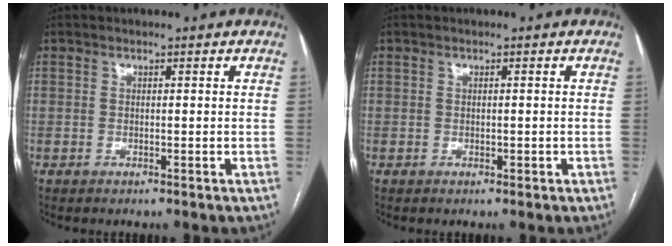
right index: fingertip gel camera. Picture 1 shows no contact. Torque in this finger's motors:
{"motor_torque": [-0.07, -0.01, -0.03, 0.00]}